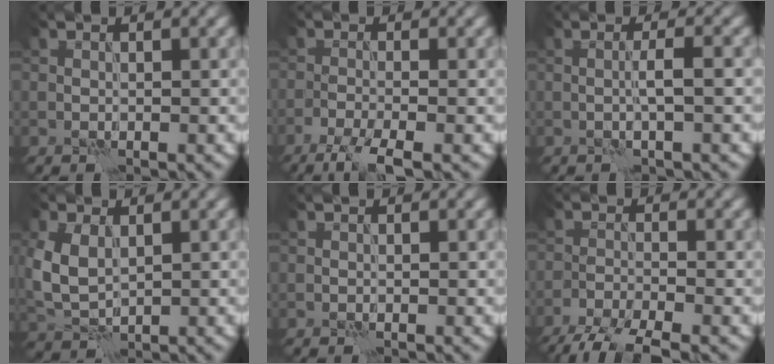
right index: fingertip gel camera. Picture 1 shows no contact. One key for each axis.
{"total": 3.7, "fx": -2.4, "fy": 0.5, "fz": 2.7, "tx": -0.047, "ty": -0.004, "tz": -0.055}
{"total": 1.9, "fx": -0.3, "fy": 0.1, "fz": 1.8, "tx": -0.034, "ty": 0.004, "tz": -0.008}
{"total": 4.7, "fx": 0.9, "fy": 3.1, "fz": 3.4, "tx": -0.086, "ty": 0.002, "tz": 0.022}
{"total": 0.0}
{"total": 5.3, "fx": -4.4, "fy": 0.7, "fz": 2.9, "tx": -0.050, "ty": -0.020, "tz": -0.084}